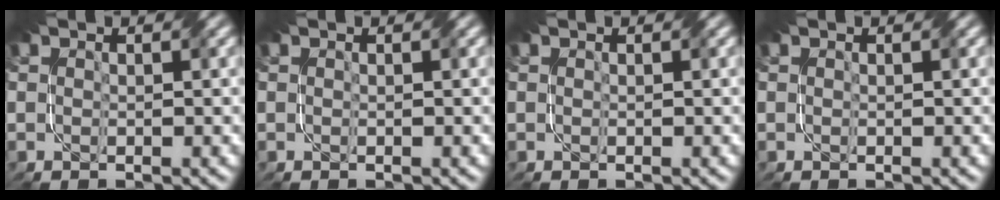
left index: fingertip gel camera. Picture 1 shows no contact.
{"total": 0.0}
{"total": 0.0}
{"total": 0.0}